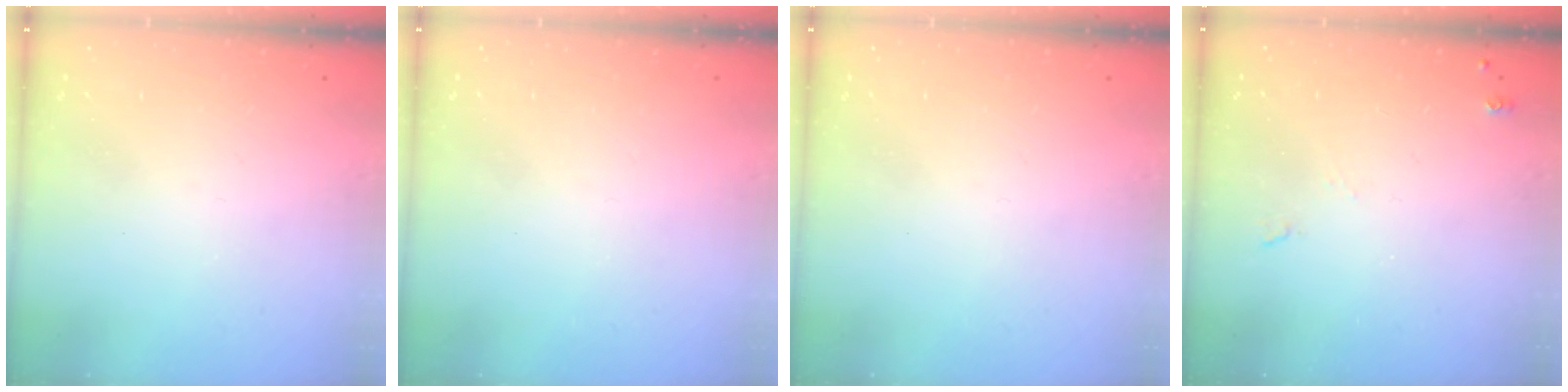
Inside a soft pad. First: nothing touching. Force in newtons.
{"total": 0.0}
{"total": 0.0}
{"total": 4.3, "press": 4.2, "slide": 0.6}